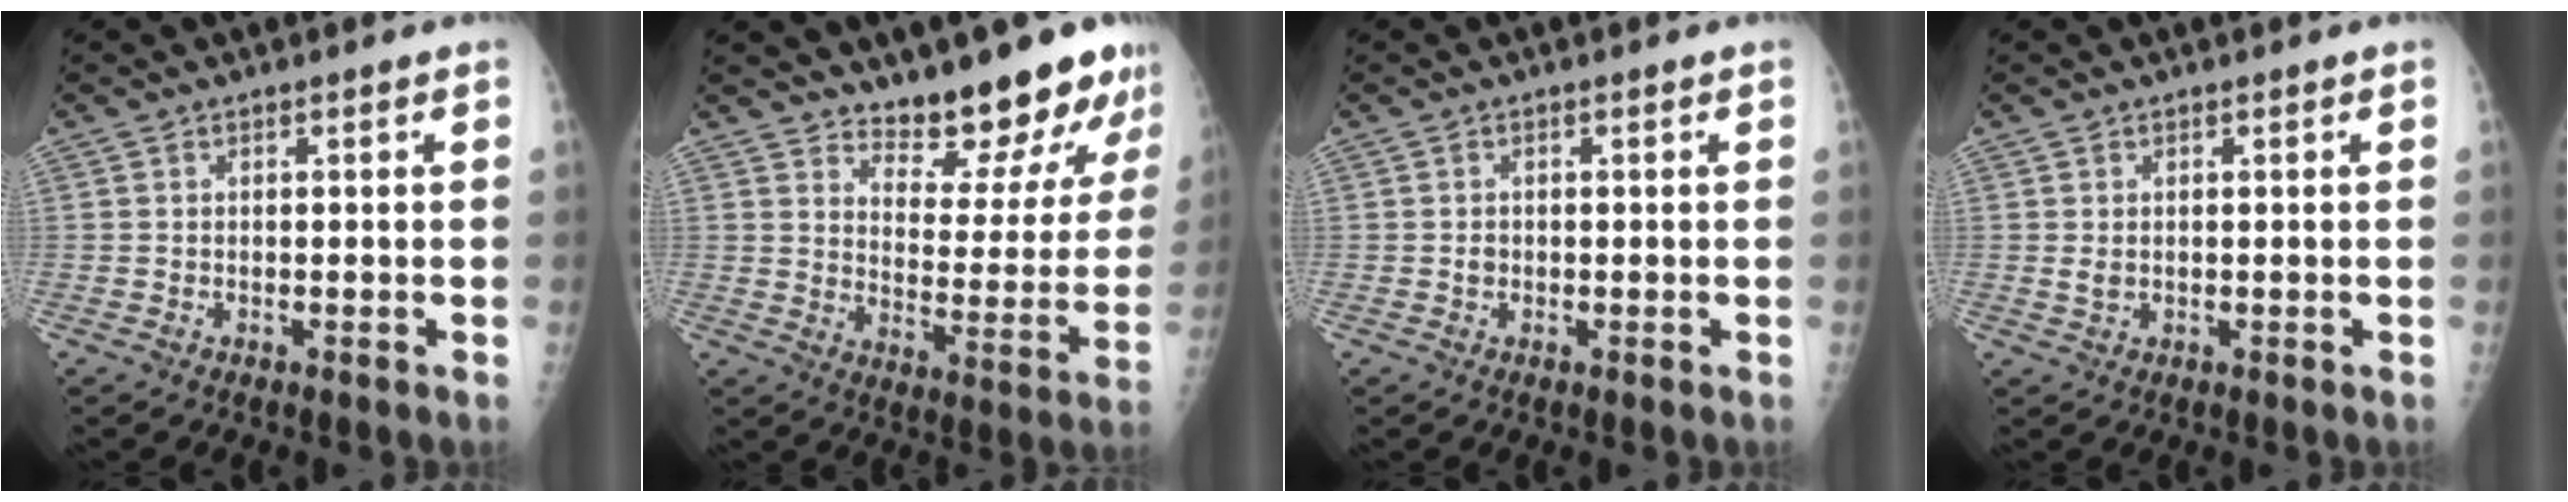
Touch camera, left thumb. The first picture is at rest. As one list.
[{"total": 14.6, "force": [12.8, 3.8, 5.8], "torque": [-0.037, -0.110, 0.185]}, {"total": 1.0, "force": [-0.1, 0.9, 0.5], "torque": [-0.005, 0.003, -0.001]}, {"total": 1.4, "force": [0.3, 1.0, 1.0], "torque": [-0.015, -0.003, 0.008]}]